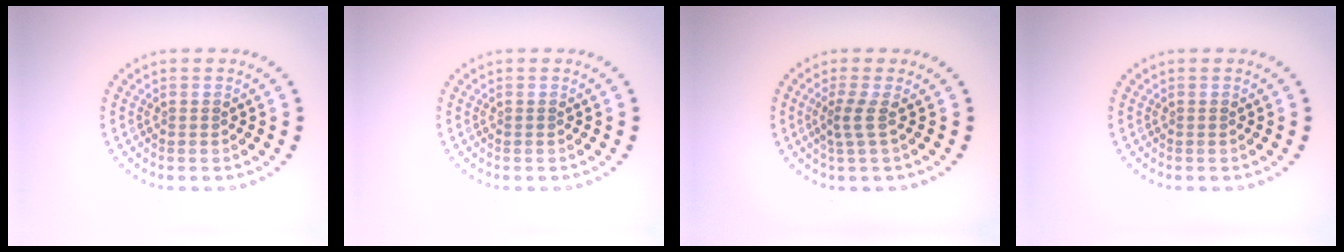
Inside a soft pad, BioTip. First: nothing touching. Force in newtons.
{"total": 0.0}
{"total": 1.8, "press": 1.2, "slide": 1.3}
{"total": 0.0}